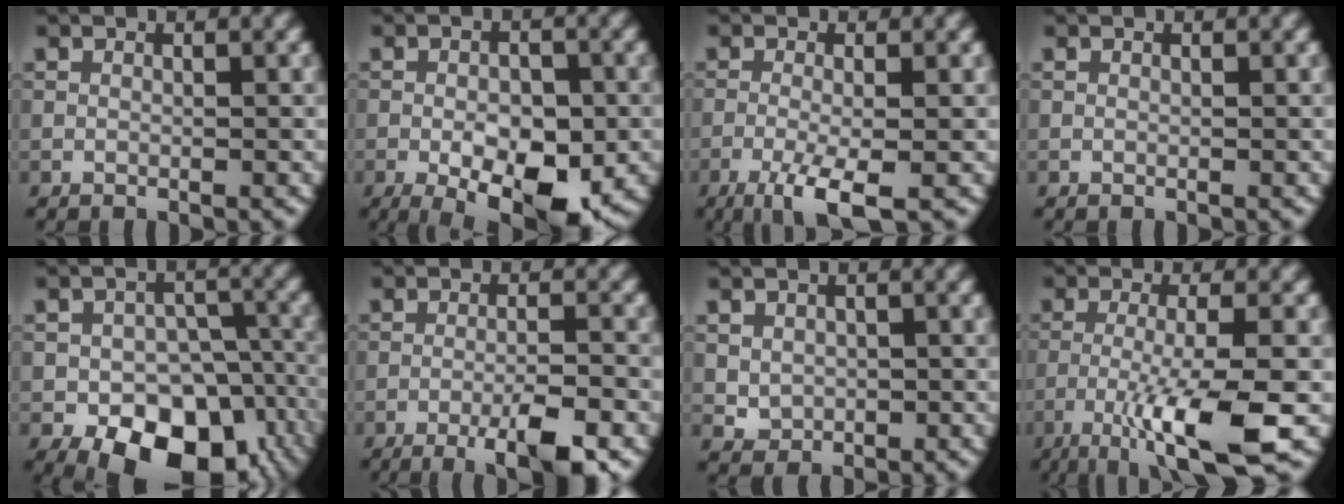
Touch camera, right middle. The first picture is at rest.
{"total": 8.6, "force": [-3.1, 3.9, 7.0], "torque": [-0.107, -0.013, -0.042]}
{"total": 4.7, "force": [-2.3, 1.0, 4.0], "torque": [-0.072, 0.001, -0.050]}
{"total": 0.0}
{"total": 12.3, "force": [-6.0, 7.3, 7.9], "torque": [-0.107, -0.025, -0.079]}
{"total": 5.4, "force": [-3.0, 0.9, 4.4], "torque": [-0.072, 0.002, -0.047]}
{"total": 1.9, "force": [0.1, 1.6, 0.9], "torque": [-0.016, -0.006, 0.006]}
{"total": 8.3, "force": [-3.9, 1.1, 7.2], "torque": [-0.120, 0.003, -0.074]}